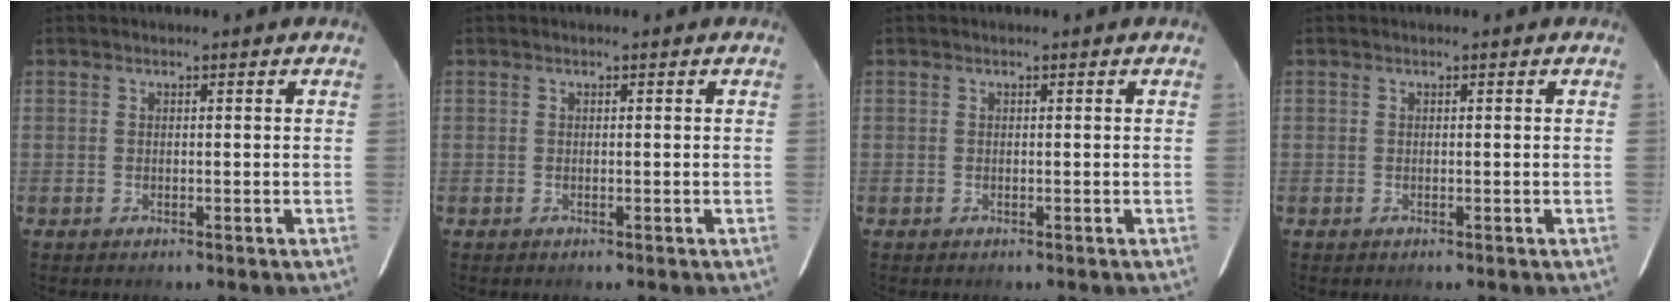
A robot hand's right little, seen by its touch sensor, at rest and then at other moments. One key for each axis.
{"total": 0.0}
{"total": 0.0}
{"total": 0.0}